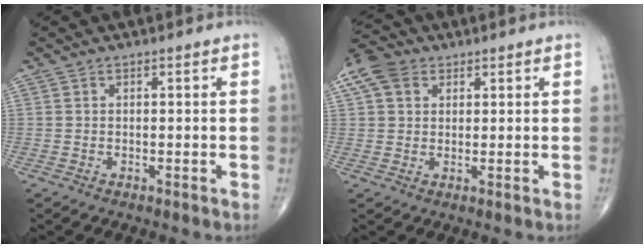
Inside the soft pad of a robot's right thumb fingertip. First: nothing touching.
{"total": 7.3, "force": [3.2, 5.4, 3.8], "torque": [-0.072, 0.014, 0.058]}